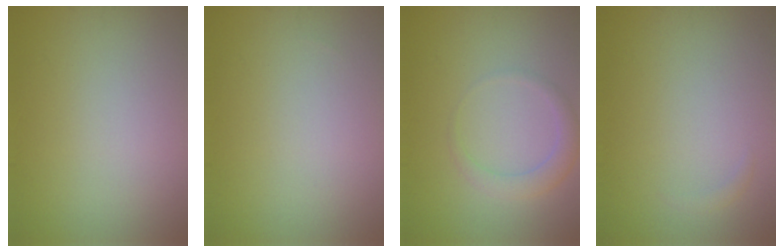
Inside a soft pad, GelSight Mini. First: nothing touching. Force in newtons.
{"total": 0.0}
{"total": 2.1, "press": 2.1, "slide": 0.1}
{"total": 0.5, "press": 0.5, "slide": 0.0}